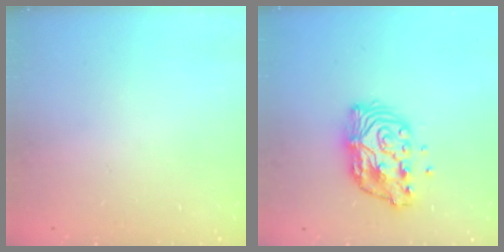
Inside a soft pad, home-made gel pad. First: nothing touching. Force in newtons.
{"total": 11.0, "press": 10.9, "slide": 0.9}